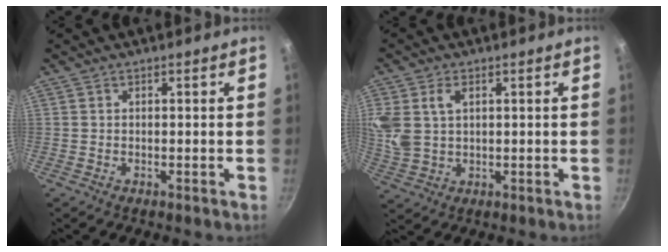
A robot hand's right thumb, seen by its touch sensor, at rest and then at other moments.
{"total": 9.1, "force": [2.8, 6.3, 6.0], "torque": [-0.123, -0.002, 0.060]}